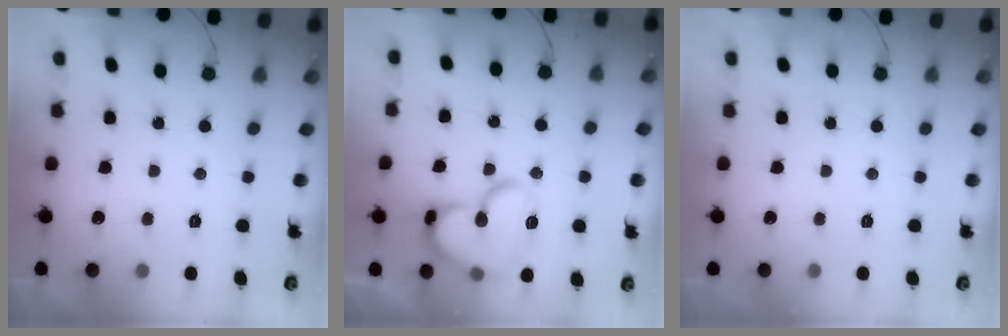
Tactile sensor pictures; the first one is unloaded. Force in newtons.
{"total": 16.7, "press": 16.6, "slide": 1.4}
{"total": 0.0}